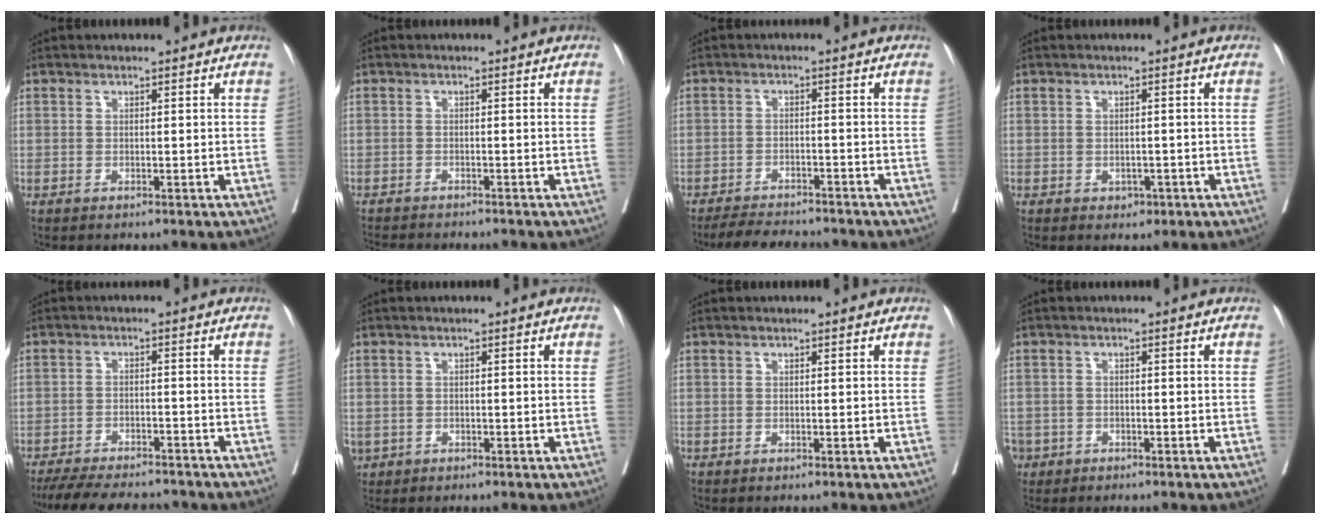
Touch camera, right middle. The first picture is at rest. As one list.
[{"total": 7.3, "force": [-6.8, 1.1, 2.6], "torque": [-0.033, -0.008, -0.097]}, {"total": 7.4, "force": [-6.8, 1.5, 2.3], "torque": [-0.031, -0.010, -0.104]}, {"total": 1.7, "force": [-0.8, 1.3, 0.8], "torque": [-0.007, 0.003, -0.004]}, {"total": 13.3, "force": [-11.9, 3.0, 5.1], "torque": [-0.087, -0.005, -0.166]}, {"total": 2.5, "force": [-1.2, 2.0, 0.9], "torque": [-0.024, -0.003, -0.016]}, {"total": 0.0}, {"total": 5.5, "force": [-3.1, 4.3, 1.4], "torque": [-0.048, -0.001, -0.054]}]